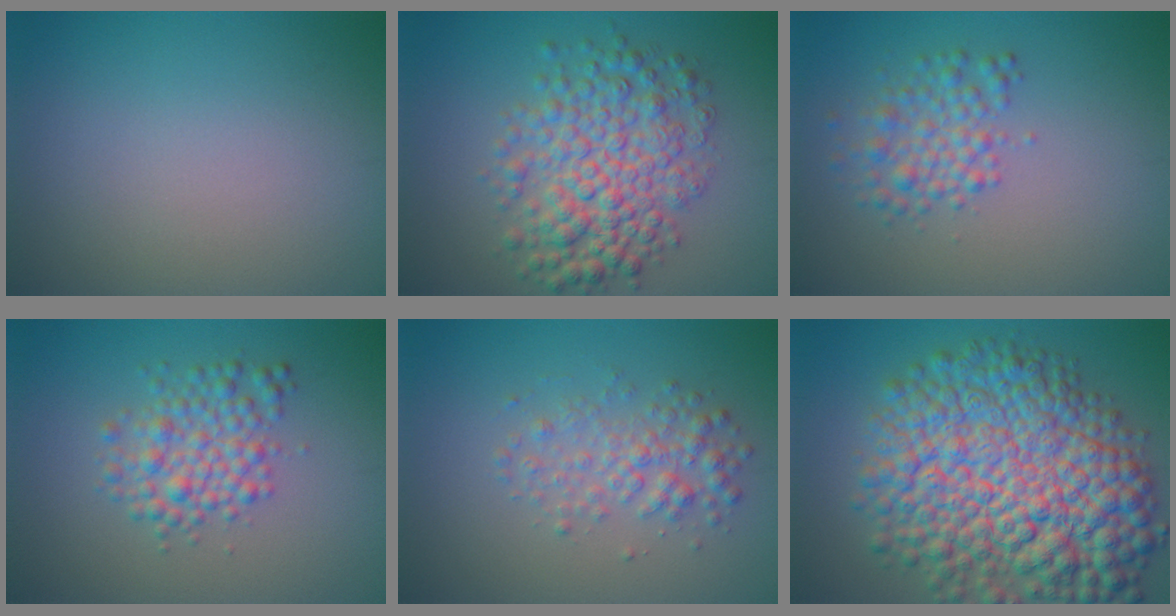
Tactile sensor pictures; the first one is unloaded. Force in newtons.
{"total": 6.7, "press": 6.7, "slide": 0.1}
{"total": 2.9, "press": 2.9, "slide": 0.0}
{"total": 3.6, "press": 3.6, "slide": 0.1}
{"total": 2.7, "press": 2.7, "slide": 0.1}
{"total": 14.0, "press": 14.0, "slide": 0.3}